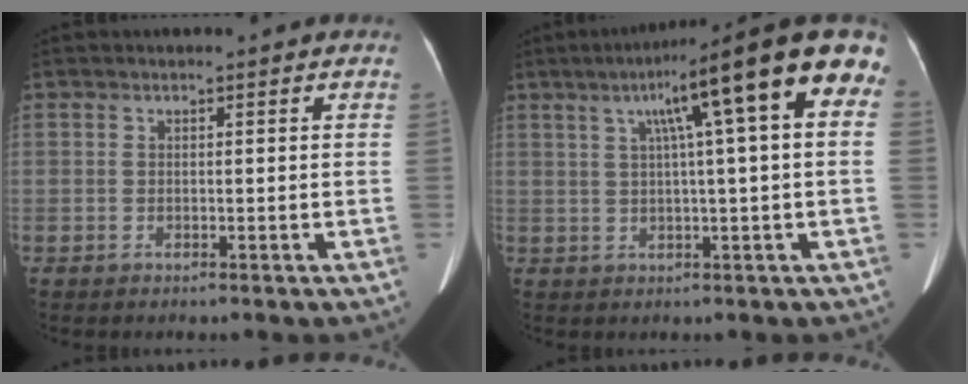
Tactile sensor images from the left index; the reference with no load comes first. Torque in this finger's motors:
{"motor_torque": [1.28, -0.86, 1.05, 0.21]}